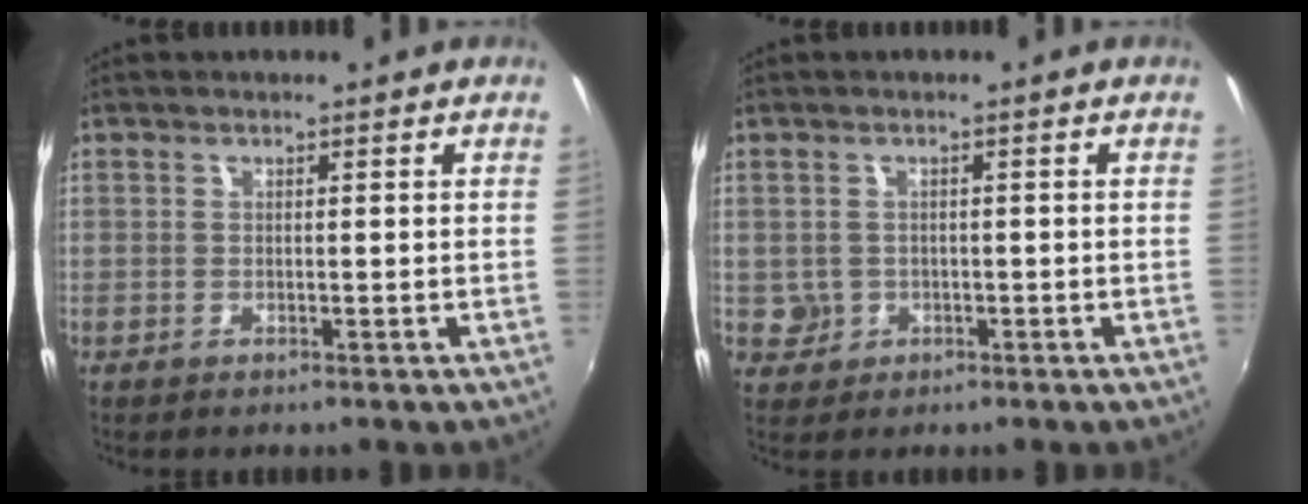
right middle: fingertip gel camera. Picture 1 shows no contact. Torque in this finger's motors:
{"motor_torque": [0.19, -0.21, 0.00, 0.00]}